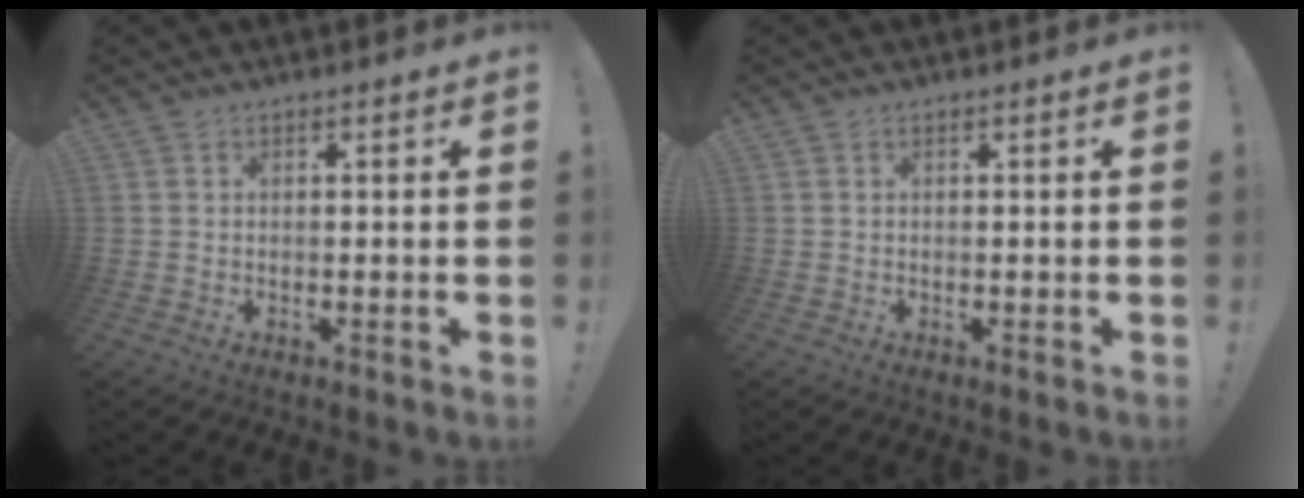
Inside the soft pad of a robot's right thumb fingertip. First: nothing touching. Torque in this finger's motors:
{"motor_torque": [0.00, 0.00, 0.01, 0.00, 0.01]}